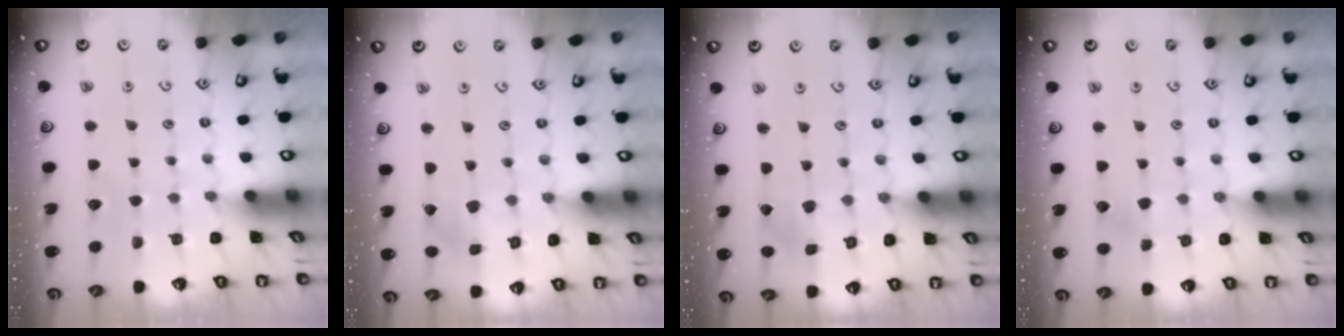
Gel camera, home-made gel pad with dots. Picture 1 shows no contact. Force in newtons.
{"total": 1.5, "press": 1.4, "slide": 0.2}
{"total": 1.5, "press": 1.4, "slide": 0.2}
{"total": 2.7, "press": 2.7, "slide": 0.4}